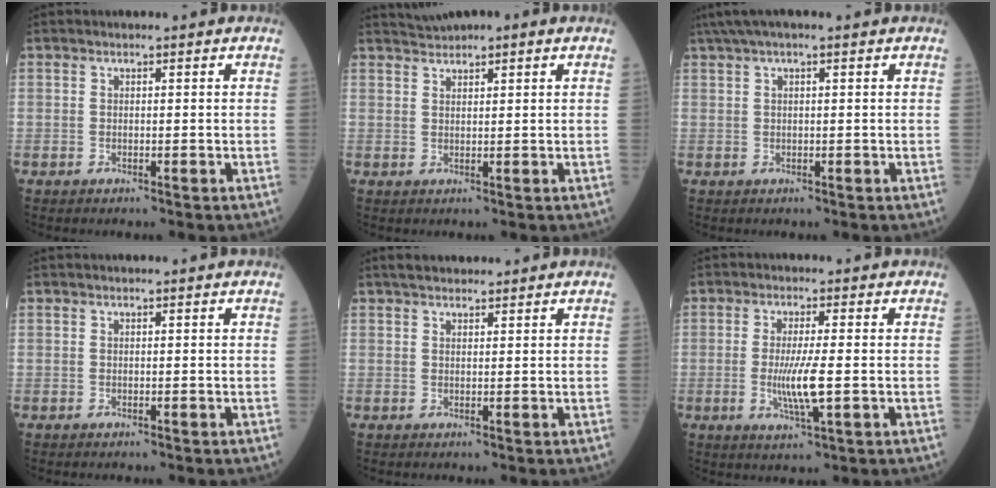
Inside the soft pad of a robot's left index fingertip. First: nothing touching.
{"total": 2.5, "force": [2.1, 0.2, 1.3], "torque": [-0.032, 0.026, 0.042]}
{"total": 4.8, "force": [3.2, 0.3, 3.5], "torque": [-0.068, 0.042, 0.057]}
{"total": 0.0}
{"total": 3.5, "force": [3.0, 1.0, 1.4], "torque": [-0.023, 0.023, 0.049]}
{"total": 5.9, "force": [-0.9, 0.3, 5.9], "torque": [-0.121, -0.015, -0.015]}